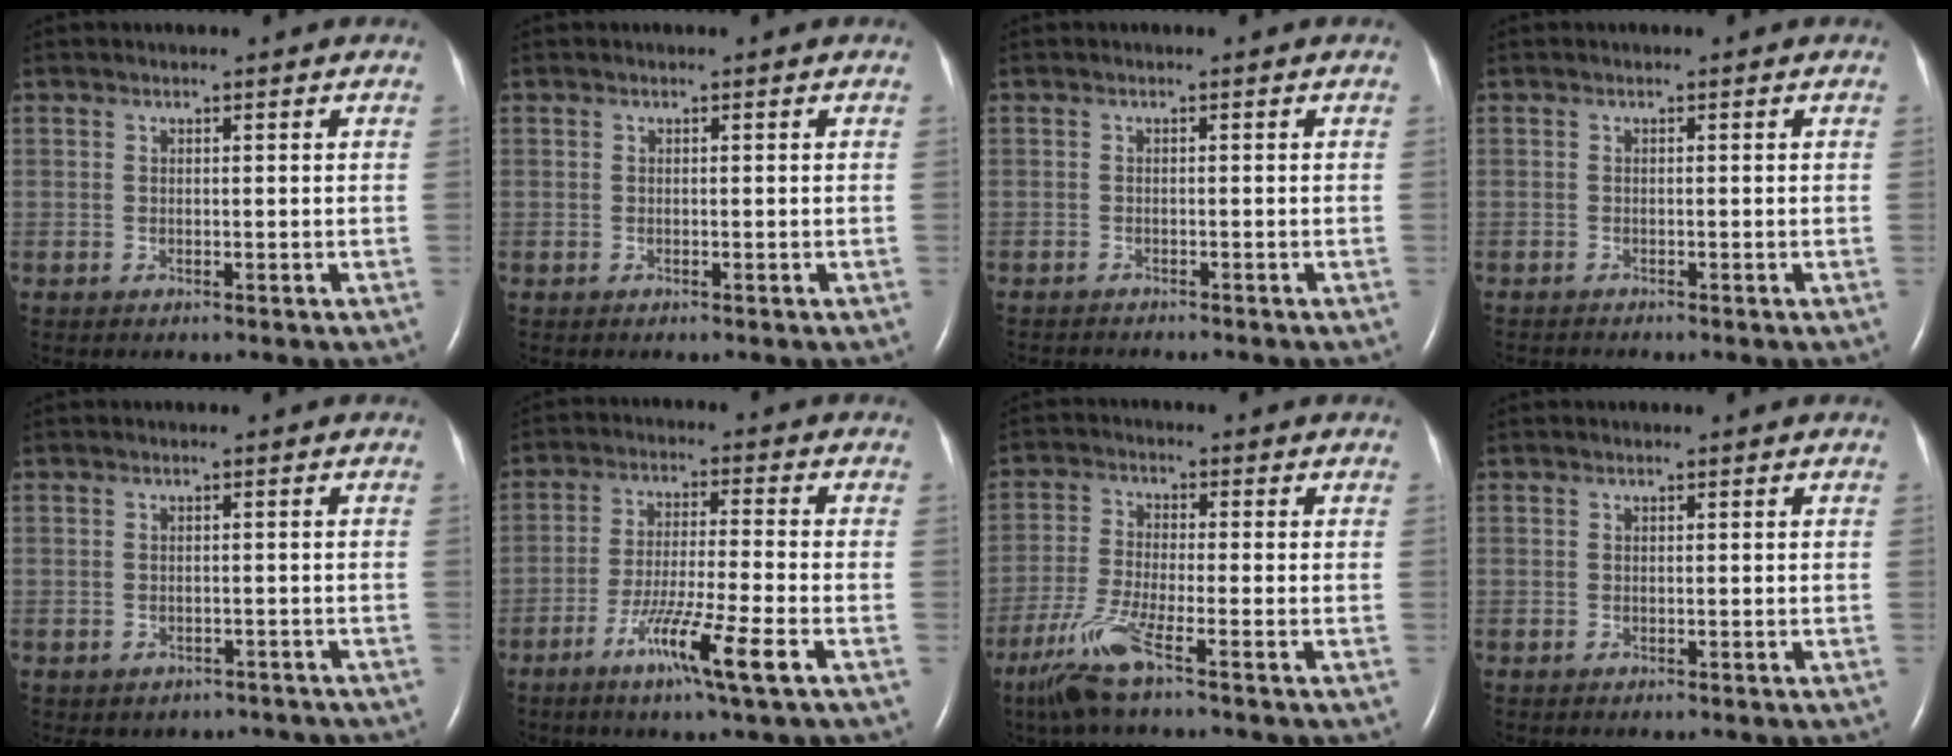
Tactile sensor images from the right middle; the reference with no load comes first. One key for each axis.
{"total": 0.0}
{"total": 3.6, "fx": -3.4, "fy": 0.3, "fz": 1.2, "tx": -0.018, "ty": -0.009, "tz": -0.046}
{"total": 0.9, "fx": -0.8, "fy": -0.4, "fz": -0.1, "tx": -0.003, "ty": -0.004, "tz": -0.016}
{"total": 5.3, "fx": -4.4, "fy": 2.9, "fz": 0.5, "tx": -0.002, "ty": 0.014, "tz": -0.046}
{"total": 9.4, "fx": -4.8, "fy": -0.7, "fz": 8.1, "tx": -0.148, "ty": -0.020, "tz": -0.088}
{"total": 7.4, "fx": -4.6, "fy": -0.1, "fz": 5.7, "tx": -0.128, "ty": -0.022, "tz": -0.097}
{"total": 0.0}